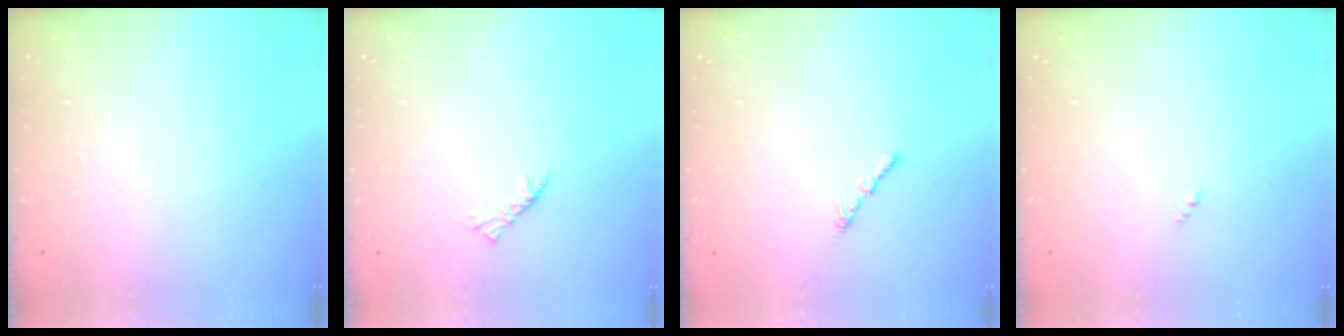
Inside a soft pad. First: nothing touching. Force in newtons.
{"total": 2.5, "press": 2.4, "slide": 0.7}
{"total": 1.3, "press": 1.2, "slide": 0.6}
{"total": 0.0}